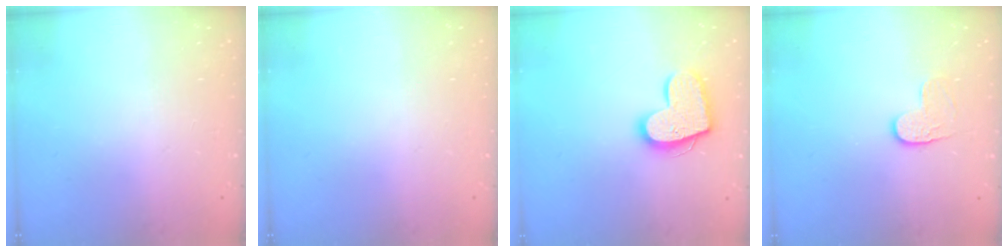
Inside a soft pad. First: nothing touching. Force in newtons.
{"total": 0.0}
{"total": 14.8, "press": 14.8, "slide": 1.0}
{"total": 4.7, "press": 4.7, "slide": 0.2}